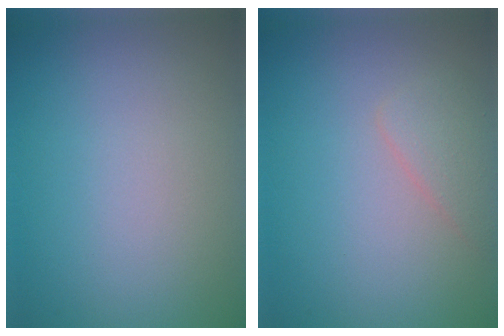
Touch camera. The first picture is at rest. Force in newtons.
{"total": 1.7, "press": 1.7, "slide": 0.1}